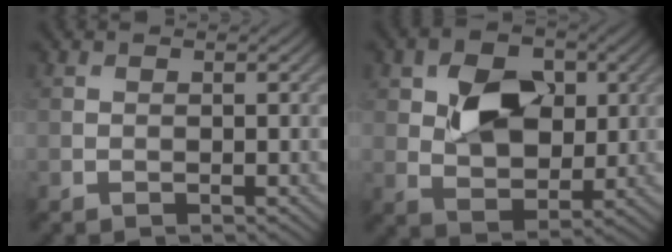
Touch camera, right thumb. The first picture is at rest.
{"total": 8.1, "force": [1.9, 5.5, 5.6], "torque": [-0.104, 0.000, 0.028]}